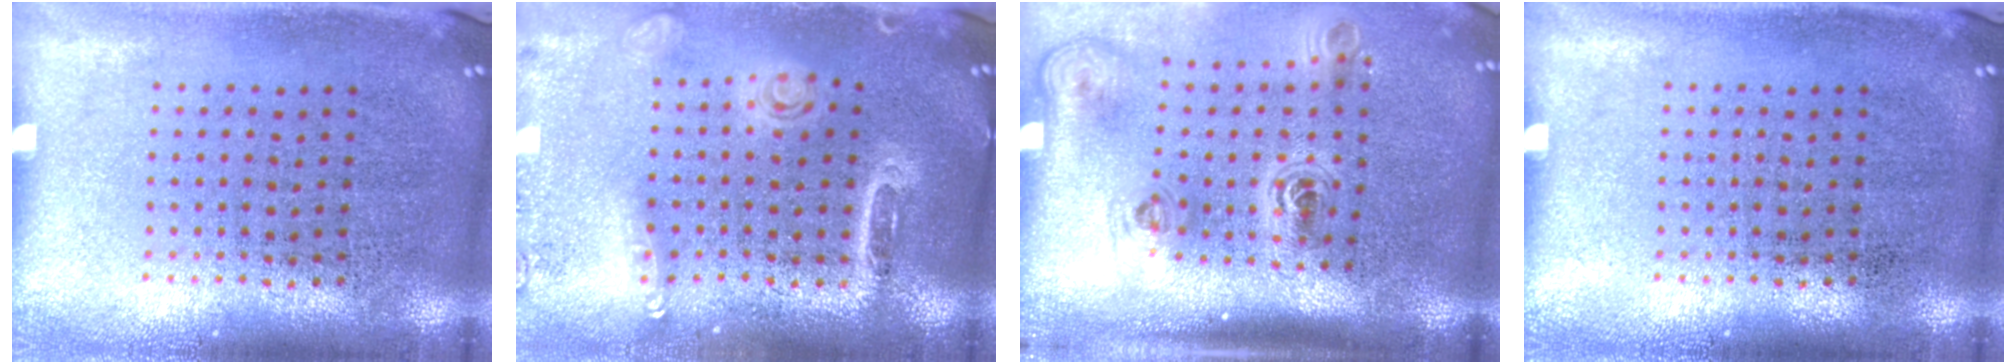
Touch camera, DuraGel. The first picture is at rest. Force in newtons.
{"total": 1.6, "press": 1.5, "slide": 0.5}
{"total": 2.3, "press": 1.5, "slide": 1.7}
{"total": 0.0}